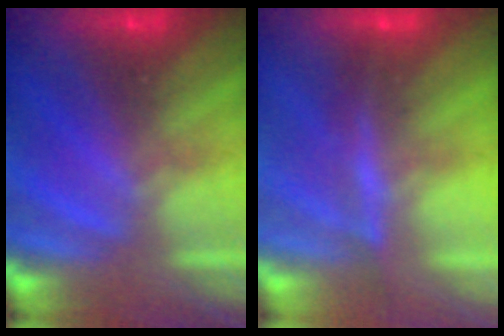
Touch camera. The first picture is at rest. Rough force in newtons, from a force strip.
{"total": 4.5}